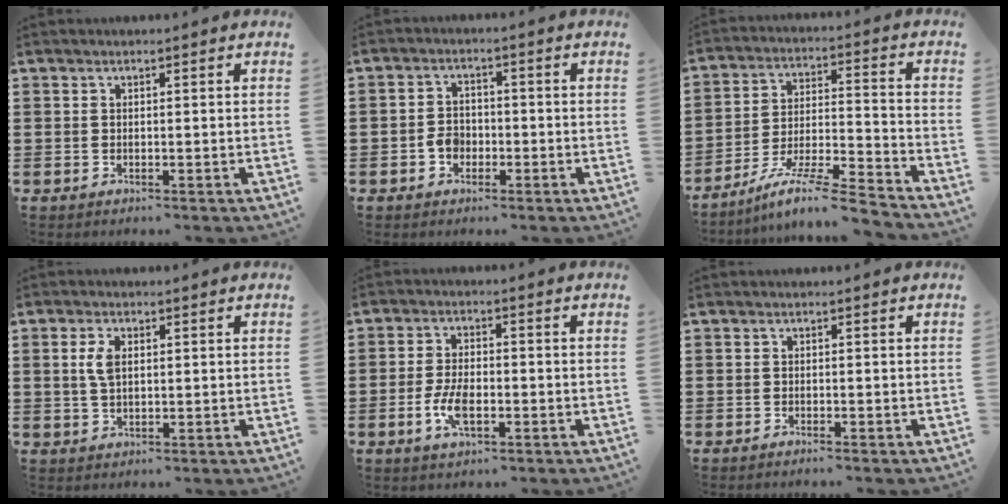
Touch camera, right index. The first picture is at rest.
{"total": 3.2, "force": [-1.2, 2.4, 1.6], "torque": [-0.035, 0.005, -0.025]}
{"total": 9.8, "force": [-8.2, 0.1, 5.3], "torque": [-0.093, 0.003, -0.162]}
{"total": 3.6, "force": [0.8, 1.8, 3.0], "torque": [-0.073, 0.006, 0.010]}
{"total": 5.2, "force": [-1.5, 2.5, 4.3], "torque": [-0.100, -0.002, -0.033]}
{"total": 0.7, "force": [-0.7, -0.2, 0.2], "torque": [-0.005, -0.004, -0.014]}